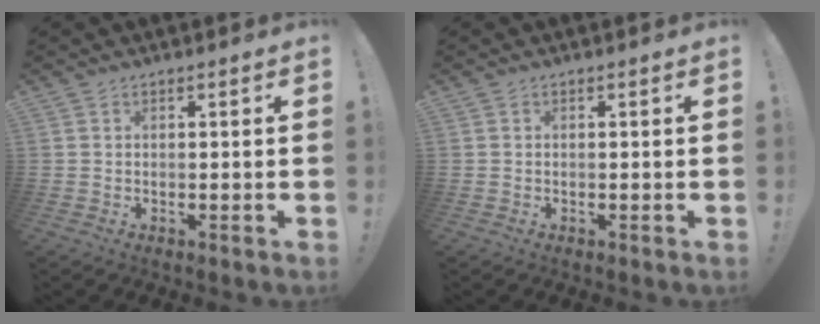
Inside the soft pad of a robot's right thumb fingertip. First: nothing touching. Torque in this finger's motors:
{"motor_torque": [0.12, 0.00, 0.10, -0.05, 0.00]}